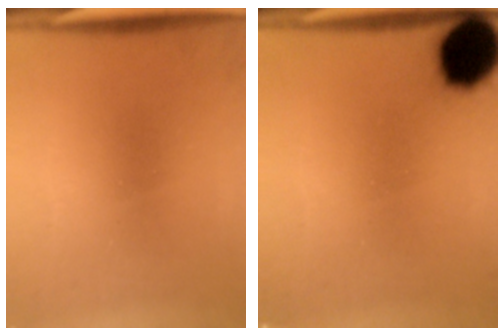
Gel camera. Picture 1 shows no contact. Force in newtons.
{"total": 13.7}